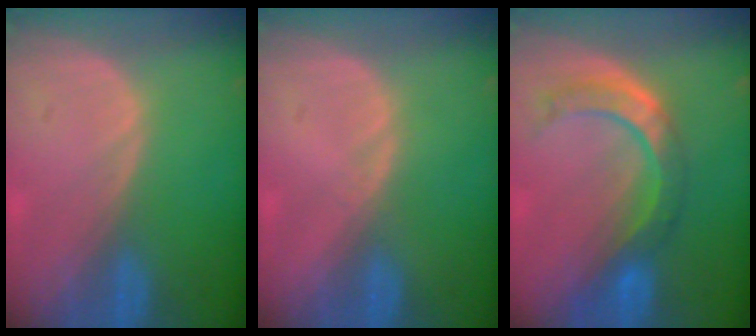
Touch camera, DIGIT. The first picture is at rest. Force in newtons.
{"total": 0.7, "press": 0.5, "slide": 0.4}
{"total": 7.9, "press": 7.2, "slide": 3.3}